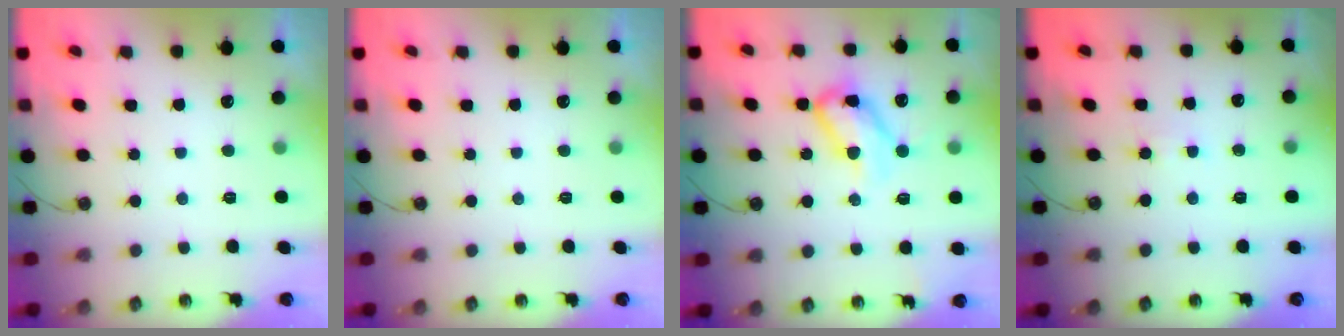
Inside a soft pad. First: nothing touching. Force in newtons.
{"total": 0.0}
{"total": 12.7, "press": 12.6, "slide": 1.8}
{"total": 3.4, "press": 3.4, "slide": 0.3}